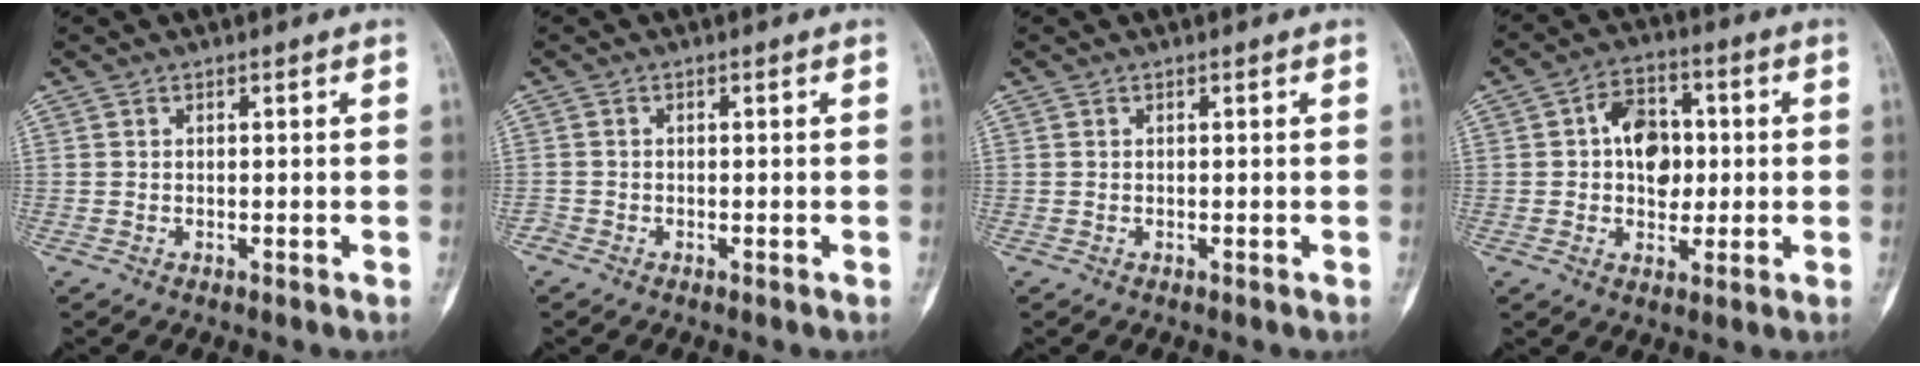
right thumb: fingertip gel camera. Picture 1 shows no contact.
{"total": 1.0, "force": [-0.7, 0.6, -0.1], "torque": [0.004, 0.002, -0.020]}
{"total": 0.0}
{"total": 9.3, "force": [0.7, 6.6, 6.5], "torque": [-0.065, 0.010, 0.007]}